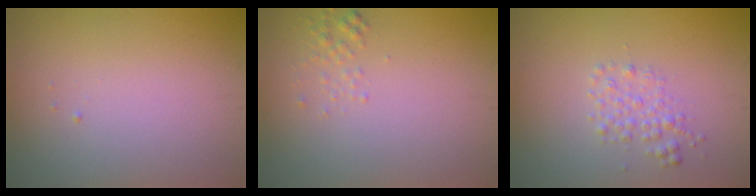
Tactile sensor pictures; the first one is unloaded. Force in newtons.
{"total": 1.0, "press": 1.0, "slide": 0.0}
{"total": 1.6, "press": 1.6, "slide": 0.0}